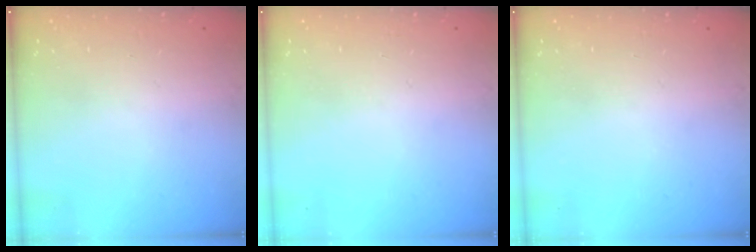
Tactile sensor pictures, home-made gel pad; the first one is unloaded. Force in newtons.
{"total": 0.0}
{"total": 0.0}